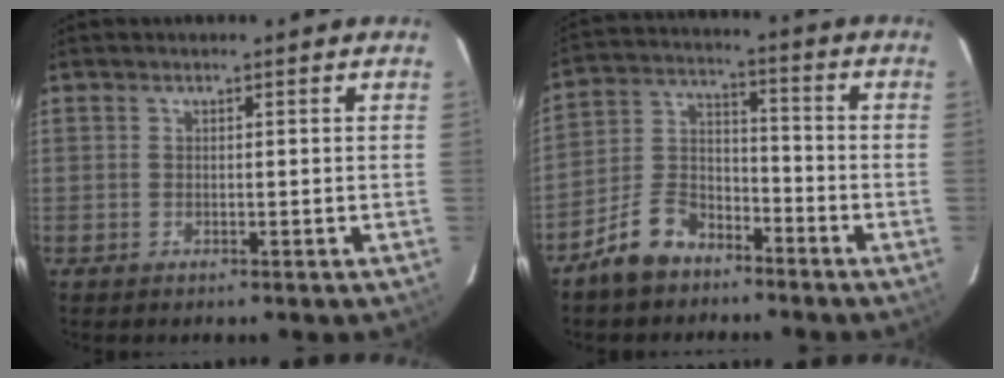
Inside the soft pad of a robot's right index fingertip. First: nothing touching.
{"total": 8.8, "force": [-6.5, 4.9, 3.4], "torque": [-0.079, 0.012, -0.125]}